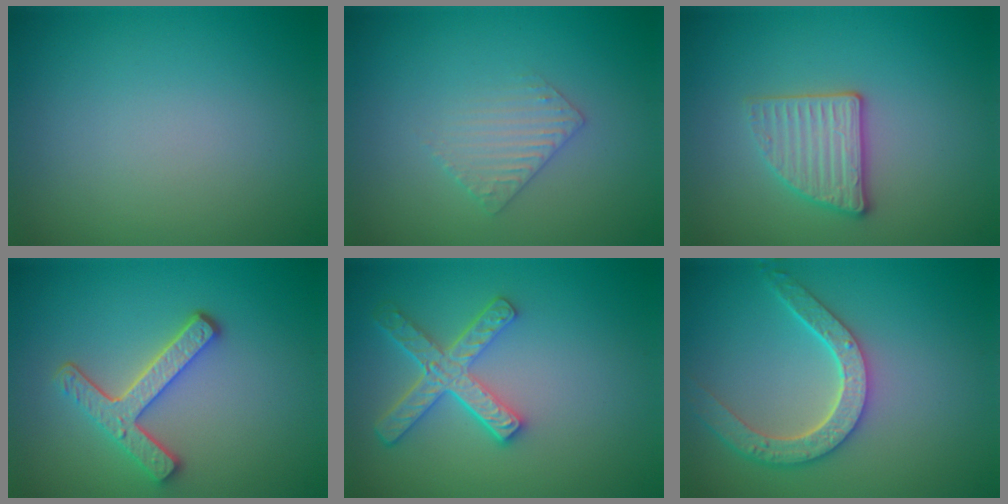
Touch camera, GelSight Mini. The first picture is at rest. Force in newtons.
{"total": 1.9, "press": 1.9, "slide": 0.5}
{"total": 2.9, "press": 2.7, "slide": 1.1}
{"total": 4.0, "press": 3.1, "slide": 2.5}
{"total": 5.0, "press": 3.9, "slide": 3.1}
{"total": 4.6, "press": 3.8, "slide": 2.7}